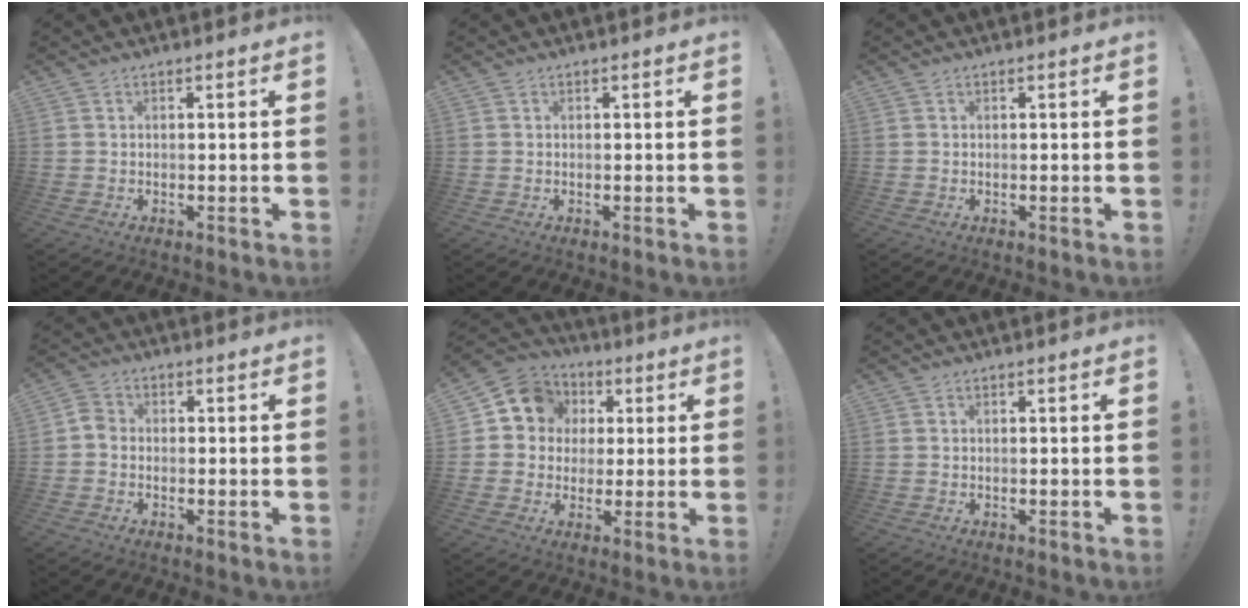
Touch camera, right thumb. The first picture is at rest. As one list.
[{"total": 0.0}, {"total": 0.0}, {"total": 3.3, "force": [-1.1, 2.6, 1.8], "torque": [-0.037, 0.018, -0.017]}, {"total": 10.5, "force": [2.5, 9.6, 3.3], "torque": [-0.053, 0.003, 0.054]}, {"total": 0.0}]